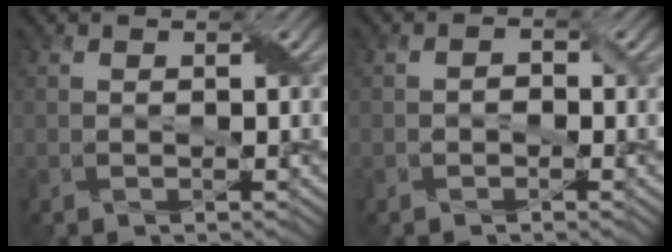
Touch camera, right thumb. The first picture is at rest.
{"total": 1.1, "force": [-0.5, 0.8, 0.5], "torque": [-0.009, 0.002, -0.013]}